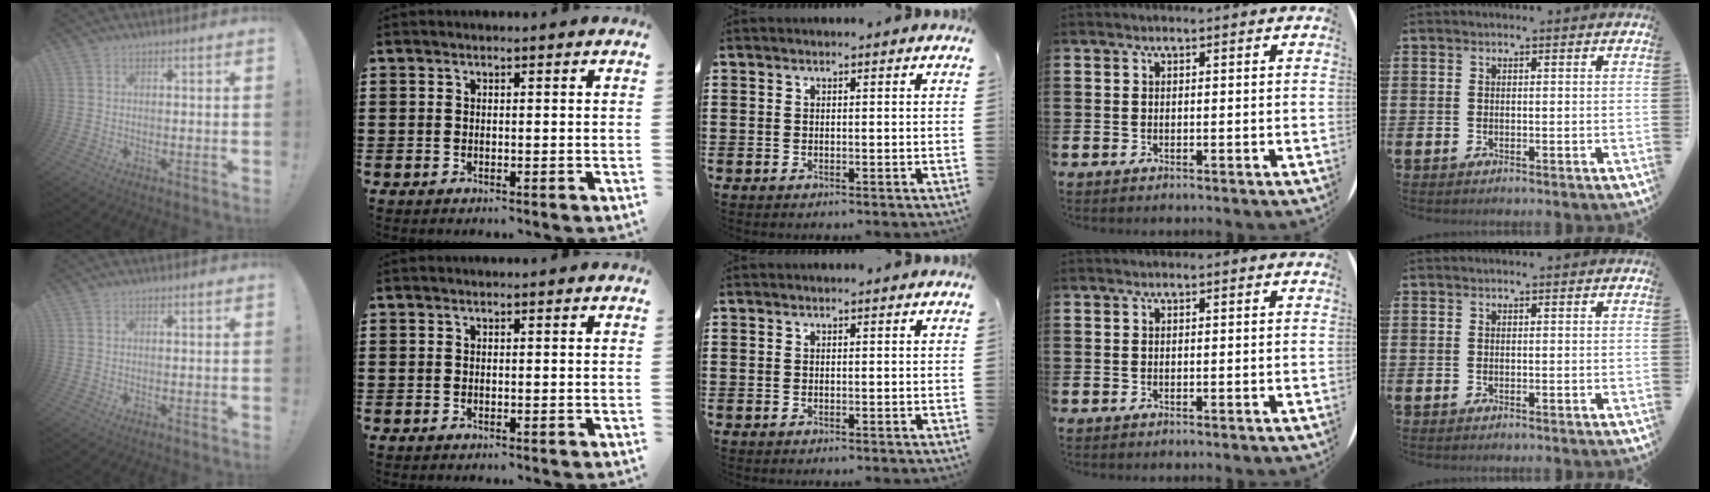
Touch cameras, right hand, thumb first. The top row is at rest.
{}